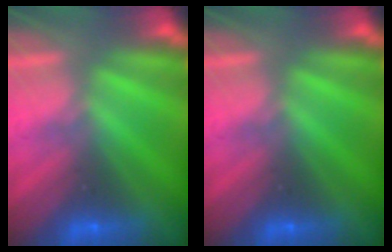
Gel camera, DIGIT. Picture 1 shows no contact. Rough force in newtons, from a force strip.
{"total": 0.0}